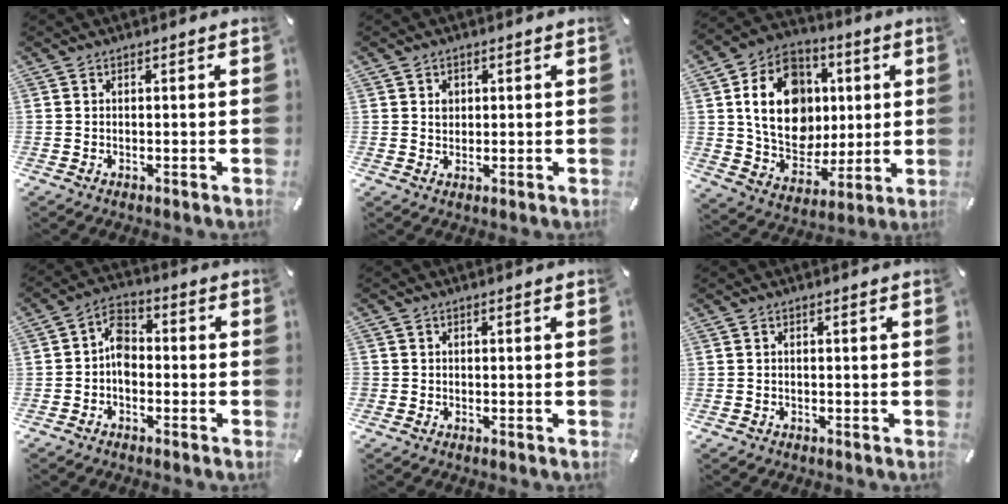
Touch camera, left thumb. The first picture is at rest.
{"total": 2.1, "force": [0.6, 1.9, 0.6], "torque": [0.001, -0.002, 0.007]}
{"total": 19.3, "force": [3.4, 15.6, 10.8], "torque": [-0.192, -0.005, 0.068]}
{"total": 6.4, "force": [-1.5, 4.6, 4.3], "torque": [-0.079, 0.023, -0.025]}
{"total": 1.1, "force": [-0.4, 1.0, 0.2], "torque": [-0.001, 0.003, -0.009]}
{"total": 0.7, "force": [-0.3, 0.6, 0.3], "torque": [-0.005, 0.003, -0.008]}